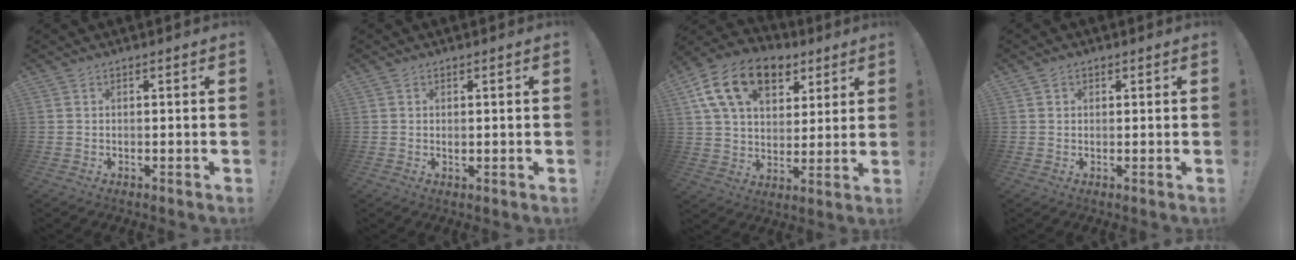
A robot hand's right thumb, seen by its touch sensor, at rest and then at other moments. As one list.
[{"total": 0.7, "force": [0.1, 0.6, 0.2], "torque": [-0.004, 0.002, 0.002]}, {"total": 18.6, "force": [9.3, 12.0, 10.8], "torque": [-0.174, -0.036, 0.171]}, {"total": 1.1, "force": [0.4, 1.0, 0.1], "torque": [0.004, -0.001, 0.007]}]